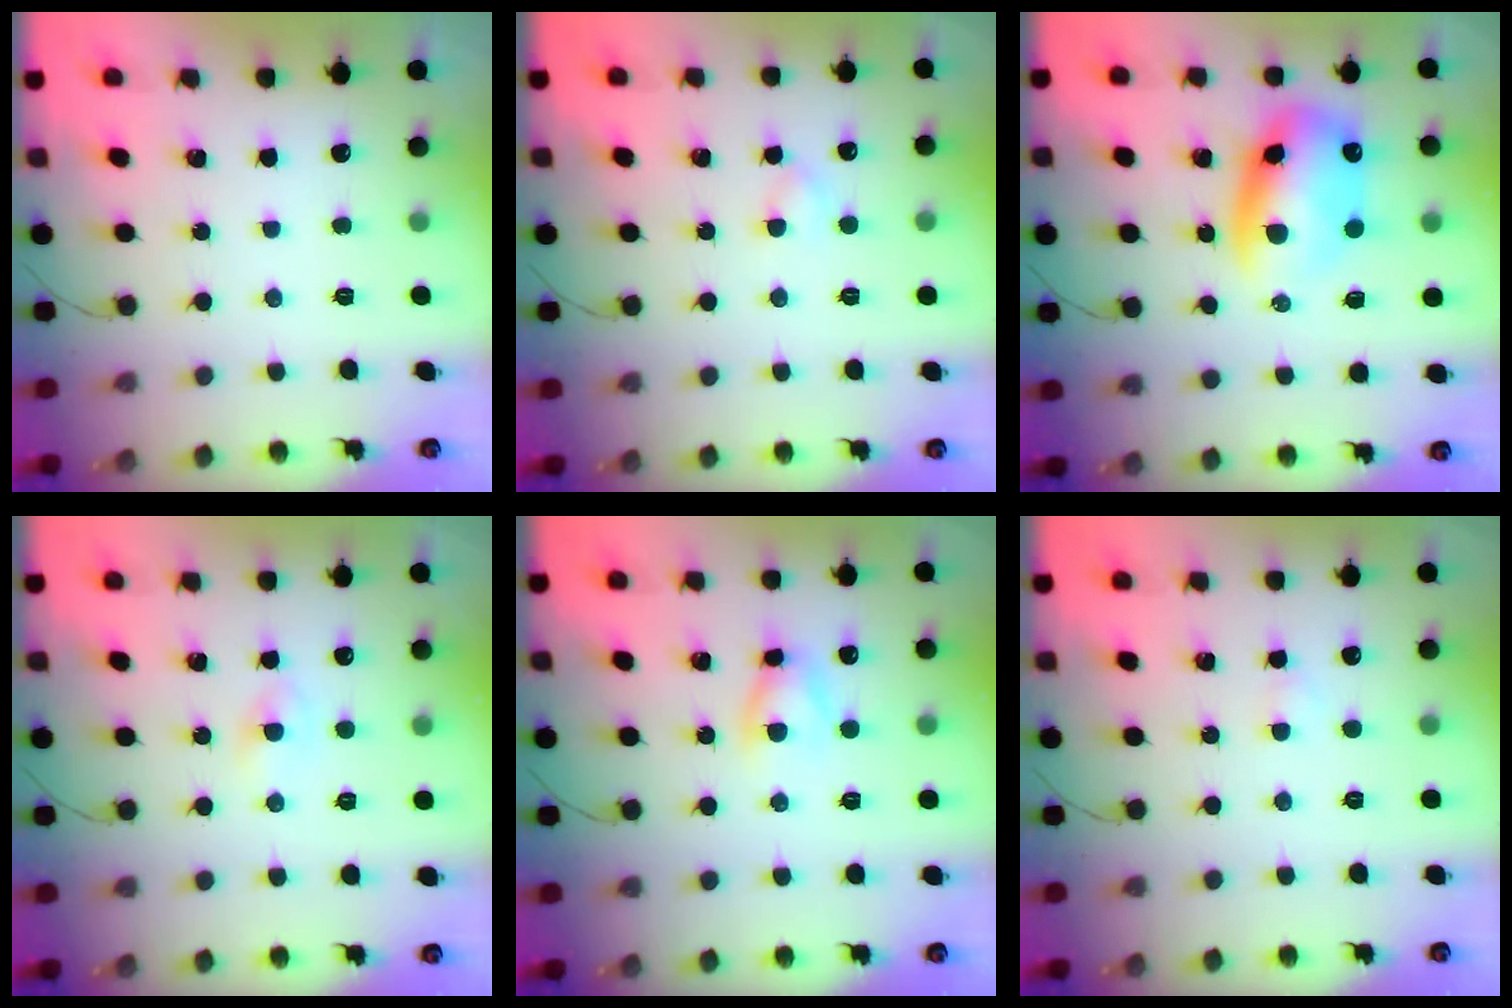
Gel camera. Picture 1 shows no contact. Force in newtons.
{"total": 2.7, "press": 2.5, "slide": 1.1}
{"total": 11.5, "press": 11.1, "slide": 2.9}
{"total": 1.3, "press": 1.0, "slide": 0.8}
{"total": 5.6, "press": 5.6, "slide": 0.7}
{"total": 1.3, "press": 1.0, "slide": 0.7}